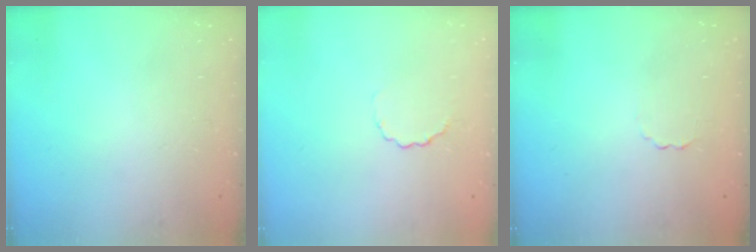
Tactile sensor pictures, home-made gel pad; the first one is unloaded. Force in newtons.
{"total": 3.1, "press": 2.9, "slide": 1.0}
{"total": 1.4, "press": 1.3, "slide": 0.4}